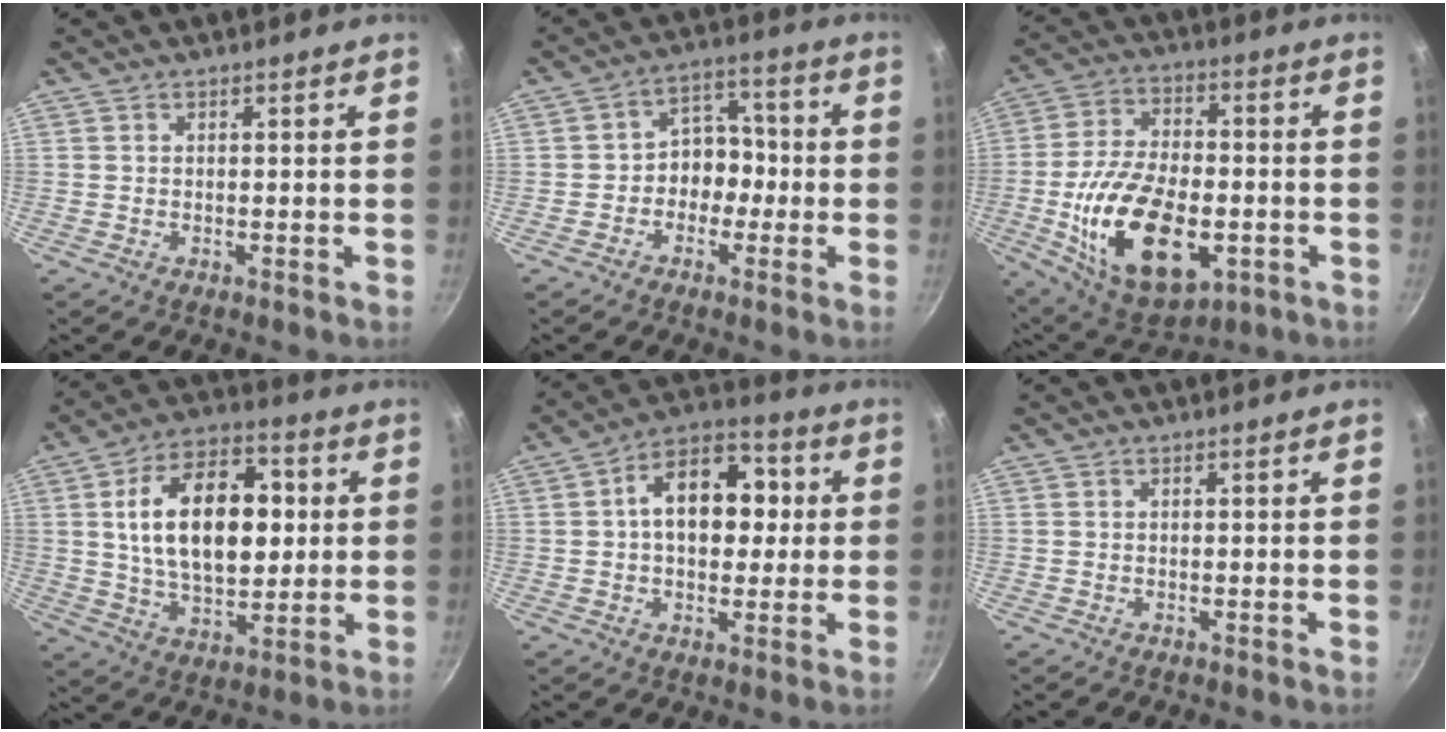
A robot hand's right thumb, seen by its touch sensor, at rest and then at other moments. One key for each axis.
{"total": 7.7, "fx": -1.5, "fy": 6.1, "fz": 4.5, "tx": -0.024, "ty": 0.038, "tz": -0.040}
{"total": 22.4, "fx": -5.6, "fy": 12.3, "fz": 17.8, "tx": -0.303, "ty": 0.009, "tz": -0.076}
{"total": 20.1, "fx": 3.1, "fy": 11.8, "fz": 16.0, "tx": -0.230, "ty": 0.005, "tz": 0.053}
{"total": 14.3, "fx": 1.8, "fy": 9.1, "fz": 10.9, "tx": -0.129, "ty": 0.027, "tz": 0.018}
{"total": 0.0}